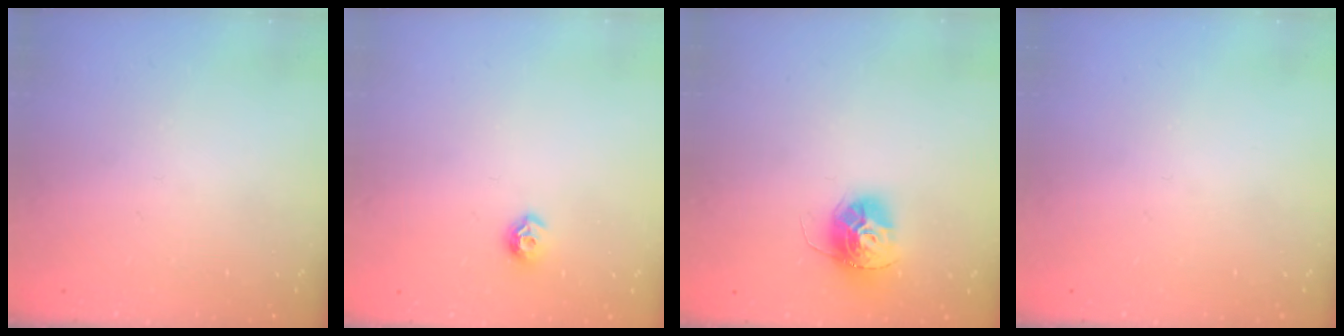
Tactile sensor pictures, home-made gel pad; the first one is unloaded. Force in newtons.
{"total": 6.8, "press": 6.7, "slide": 1.0}
{"total": 13.4, "press": 13.4, "slide": 1.2}
{"total": 0.0}